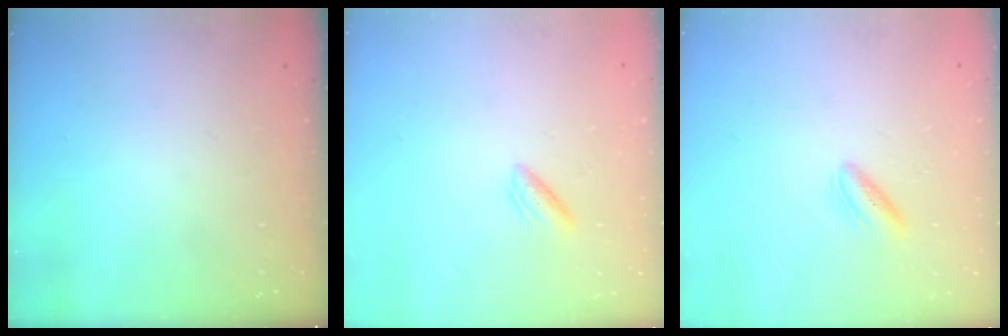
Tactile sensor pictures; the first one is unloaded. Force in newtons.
{"total": 2.1, "press": 1.9, "slide": 0.9}
{"total": 4.0, "press": 3.8, "slide": 1.0}